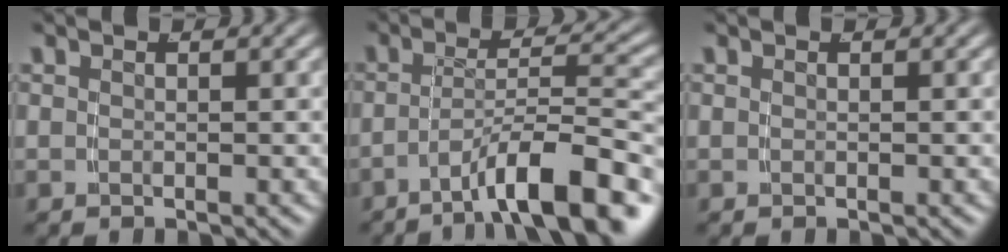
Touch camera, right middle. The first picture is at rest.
{"total": 7.2, "force": [-4.6, 0.8, 5.5], "torque": [-0.077, -0.001, -0.069]}
{"total": 0.0}